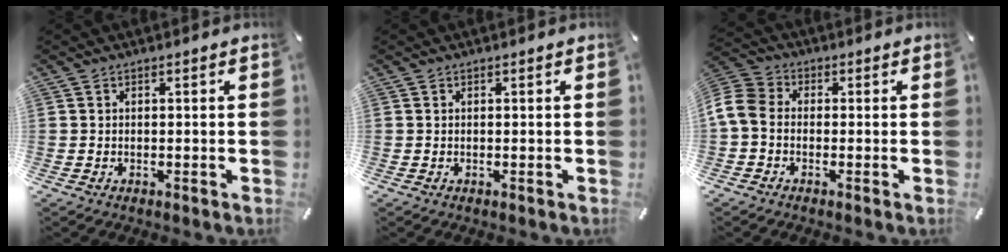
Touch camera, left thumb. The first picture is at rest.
{"total": 0.0}
{"total": 6.0, "force": [-1.4, 4.4, 3.9], "torque": [-0.095, 0.008, -0.026]}